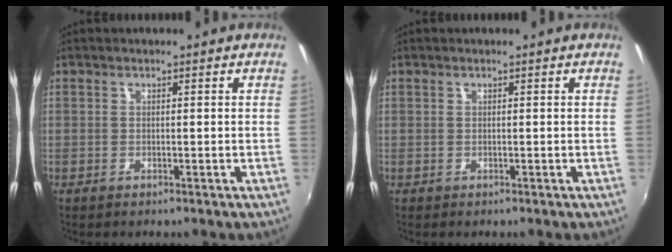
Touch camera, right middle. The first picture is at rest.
{"total": 0.0}